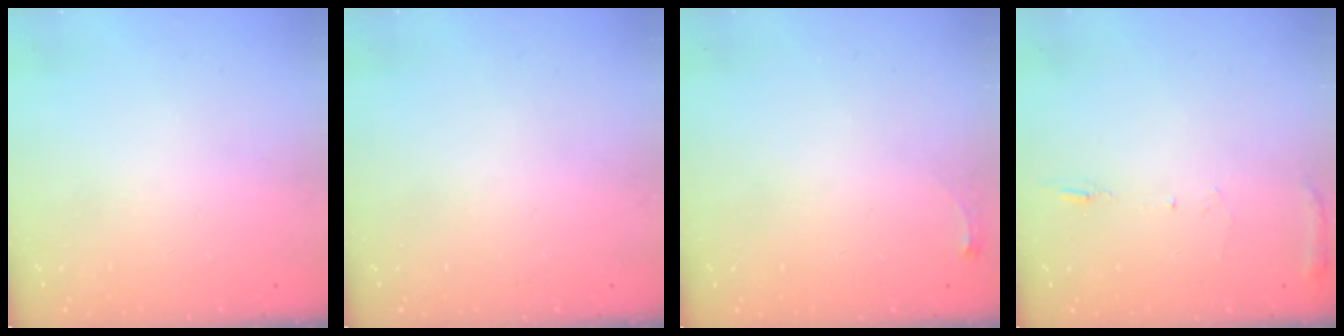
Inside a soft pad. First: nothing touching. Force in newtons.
{"total": 0.0}
{"total": 2.8, "press": 2.8, "slide": 0.4}
{"total": 6.9, "press": 6.9, "slide": 0.7}